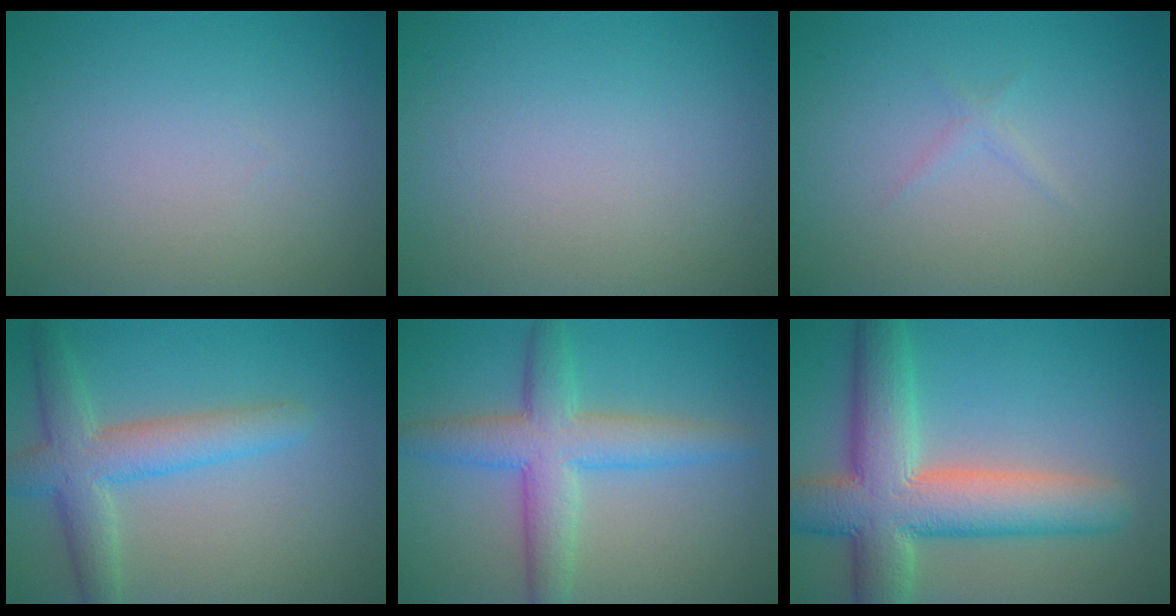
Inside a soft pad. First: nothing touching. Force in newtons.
{"total": 0.0}
{"total": 0.7, "press": 0.7, "slide": 0.0}
{"total": 5.1, "press": 5.1, "slide": 0.2}
{"total": 5.8, "press": 5.8, "slide": 0.0}
{"total": 10.0, "press": 10.0, "slide": 0.4}